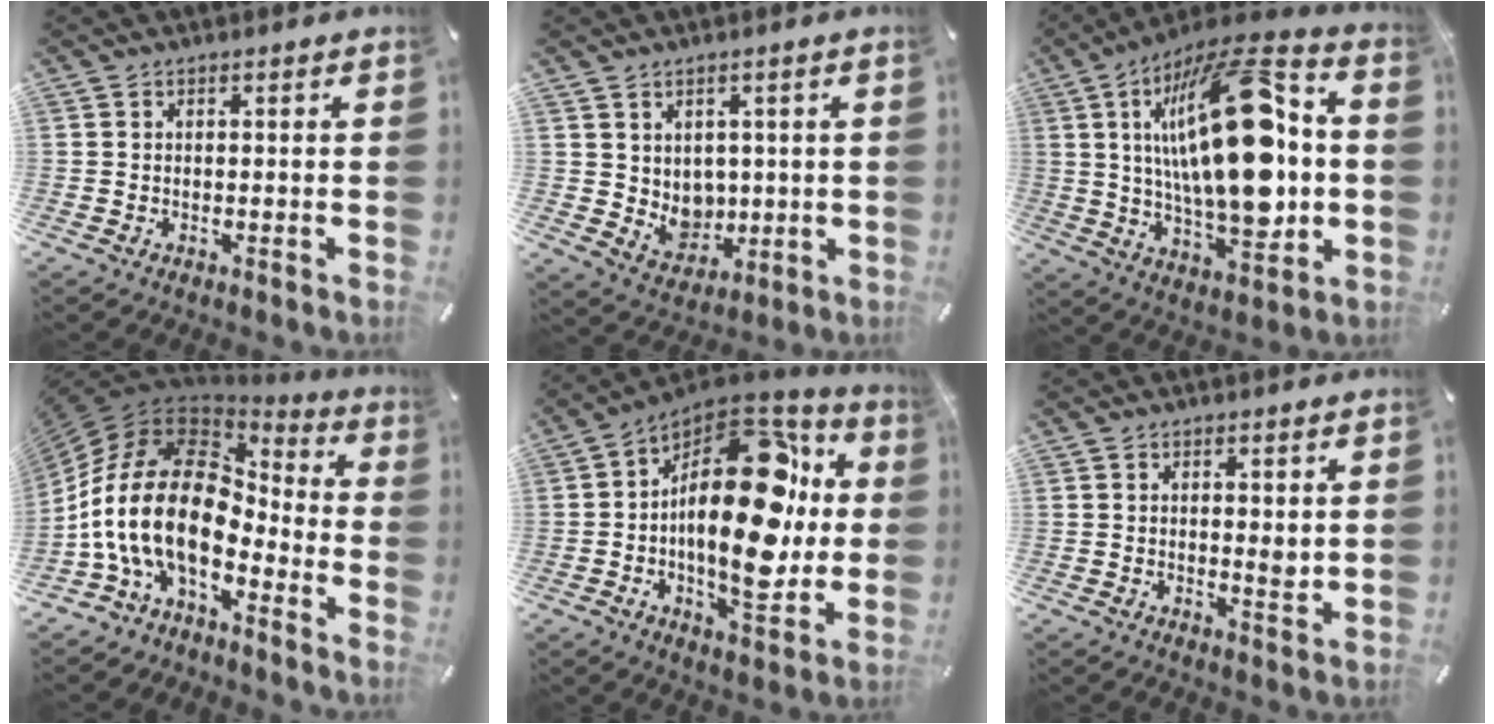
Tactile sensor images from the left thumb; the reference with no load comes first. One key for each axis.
{"total": 6.3, "fx": 2.2, "fy": 5.7, "fz": 1.3, "tx": -0.012, "ty": -0.027, "tz": 0.047}
{"total": 31.4, "fx": 2.3, "fy": 14.2, "fz": 27.9, "tx": -0.495, "ty": -0.008, "tz": 0.034}
{"total": 20.5, "fx": -4.6, "fy": 12.4, "fz": 15.7, "tx": -0.340, "ty": 0.018, "tz": -0.081}
{"total": 27.3, "fx": 2.6, "fy": 14.5, "fz": 23.0, "tx": -0.378, "ty": -0.026, "tz": 0.049}
{"total": 3.7, "fx": 0.7, "fy": 1.5, "fz": 3.3, "tx": -0.041, "ty": -0.009, "tz": 0.007}